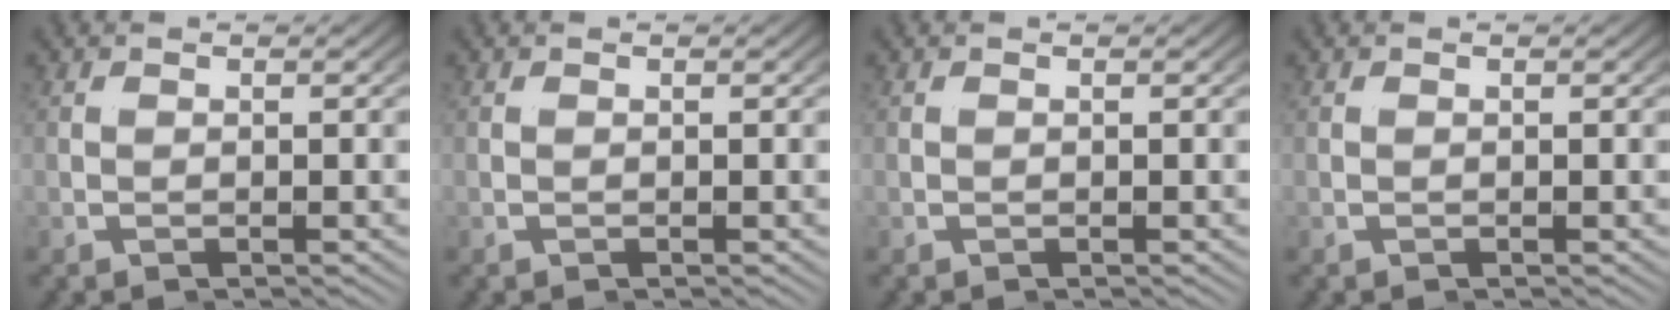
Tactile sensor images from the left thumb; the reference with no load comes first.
{"total": 0.0}
{"total": 0.0}
{"total": 0.0}